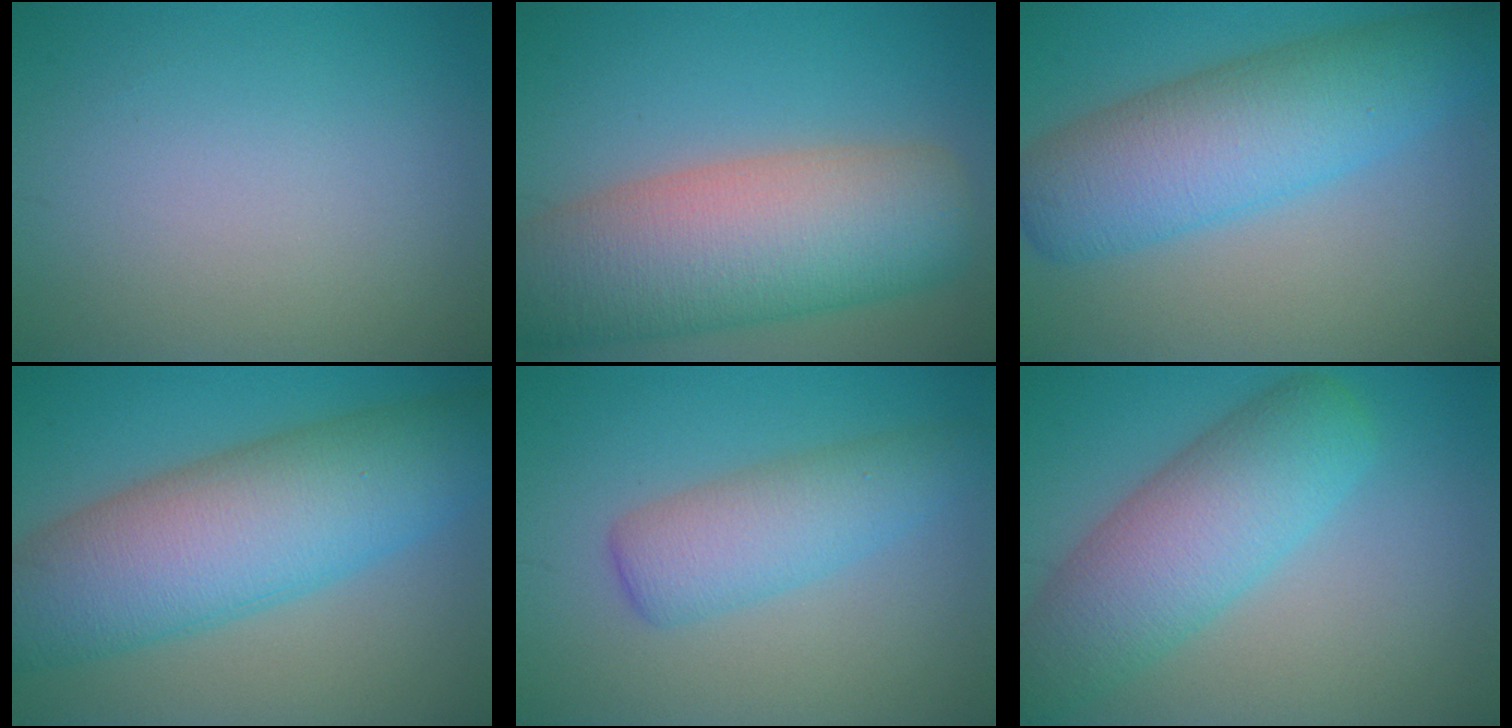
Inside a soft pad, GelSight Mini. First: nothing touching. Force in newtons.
{"total": 12.1, "press": 12.1, "slide": 0.7}
{"total": 8.6, "press": 8.6, "slide": 0.2}
{"total": 11.8, "press": 11.8, "slide": 0.0}
{"total": 4.5, "press": 4.5, "slide": 0.1}
{"total": 7.7, "press": 7.7, "slide": 0.3}